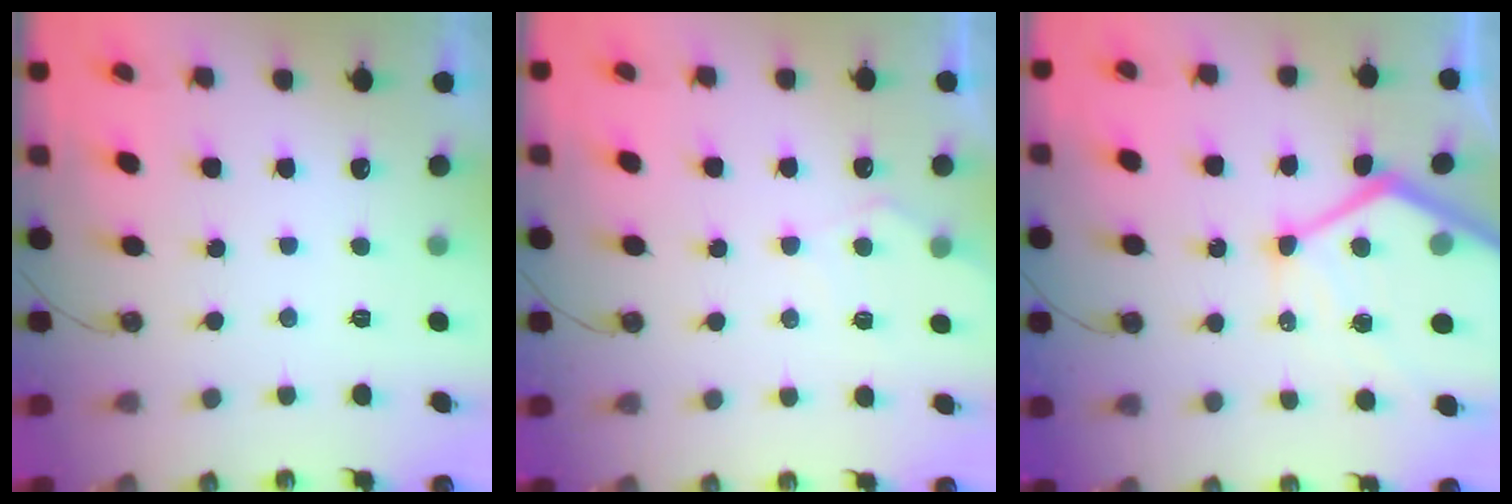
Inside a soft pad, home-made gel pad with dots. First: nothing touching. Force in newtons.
{"total": 6.2, "press": 6.2, "slide": 0.7}
{"total": 19.8, "press": 19.7, "slide": 2.1}